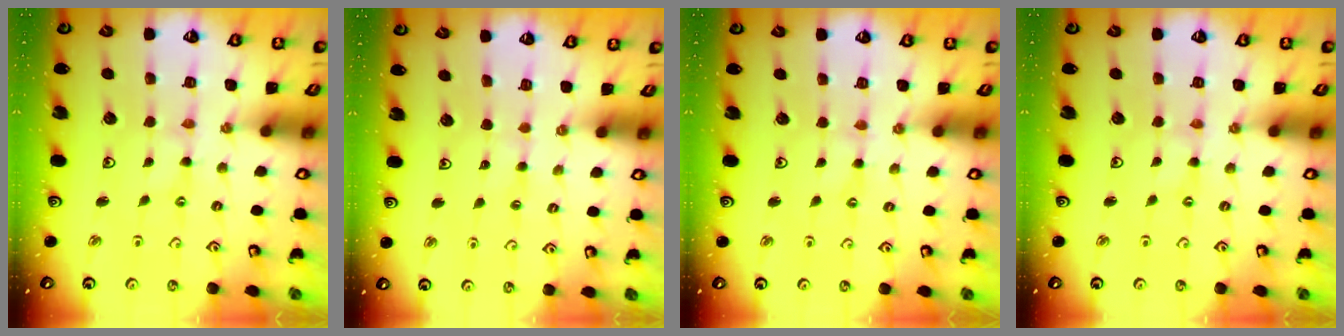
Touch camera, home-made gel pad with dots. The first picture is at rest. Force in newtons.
{"total": 1.3, "press": 1.3, "slide": 0.2}
{"total": 2.2, "press": 2.2, "slide": 0.3}
{"total": 0.0}